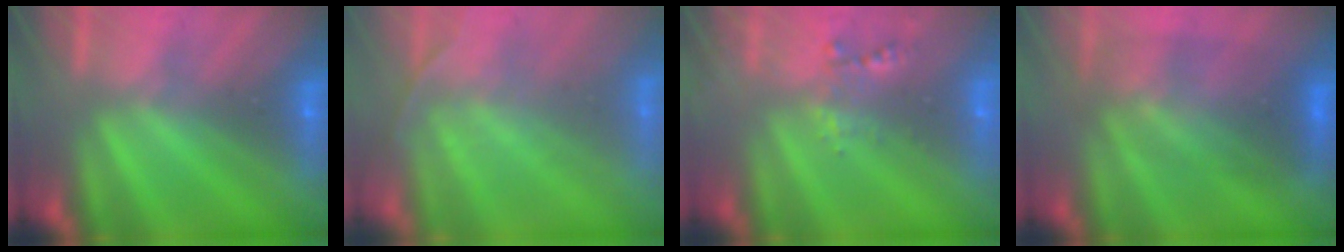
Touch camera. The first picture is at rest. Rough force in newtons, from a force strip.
{"total": 1.8}
{"total": 2.4}
{"total": 2.9}